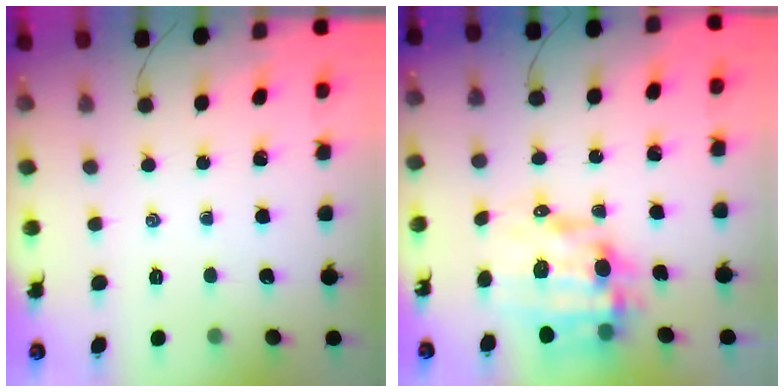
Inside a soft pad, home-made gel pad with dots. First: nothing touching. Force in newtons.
{"total": 12.4, "press": 11.9, "slide": 3.5}